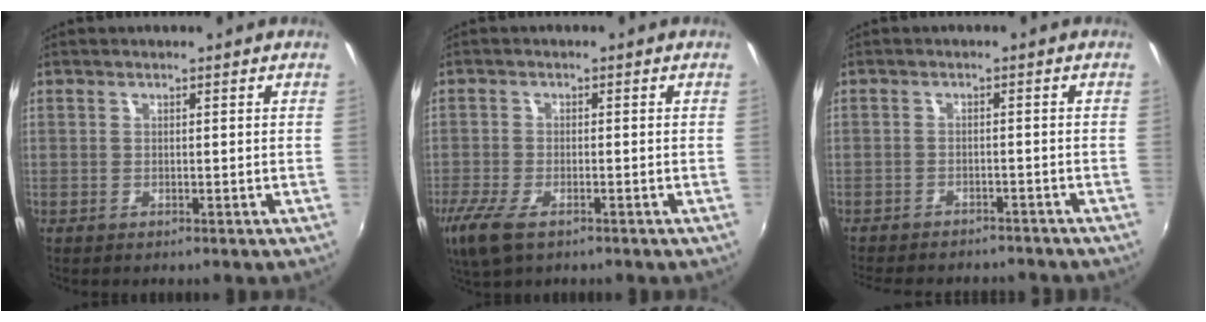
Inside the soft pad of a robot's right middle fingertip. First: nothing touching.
{"total": 7.7, "force": [-4.7, 3.0, 5.4], "torque": [-0.131, -0.028, -0.087]}
{"total": 11.1, "force": [-9.7, 3.4, 4.1], "torque": [-0.097, -0.016, -0.136]}